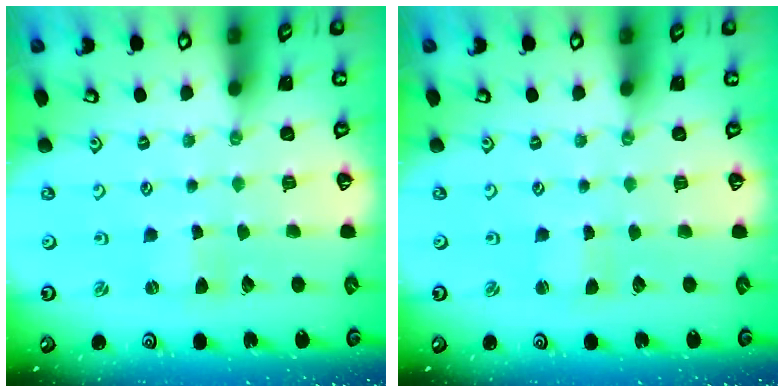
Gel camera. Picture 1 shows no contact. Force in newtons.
{"total": 0.9, "press": 0.9, "slide": 0.1}